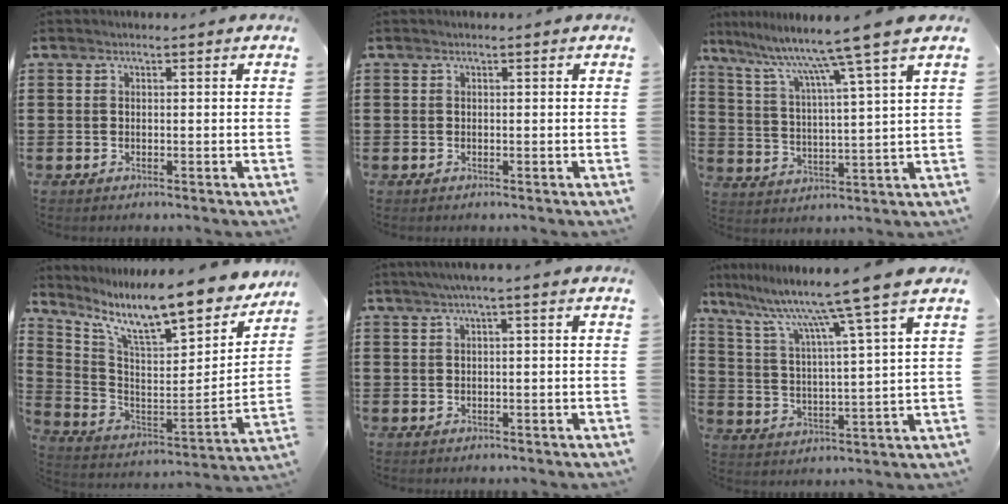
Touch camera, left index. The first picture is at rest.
{"total": 0.0}
{"total": 9.9, "force": [7.7, -1.6, 6.0], "torque": [-0.148, -0.045, 0.116]}
{"total": 11.4, "force": [9.4, 1.2, 6.3], "torque": [-0.144, -0.078, 0.153]}
{"total": 1.5, "force": [-0.1, 0.0, 1.5], "torque": [-0.024, -0.003, -0.003]}
{"total": 10.8, "force": [8.8, -1.5, 6.2], "torque": [-0.156, -0.051, 0.135]}